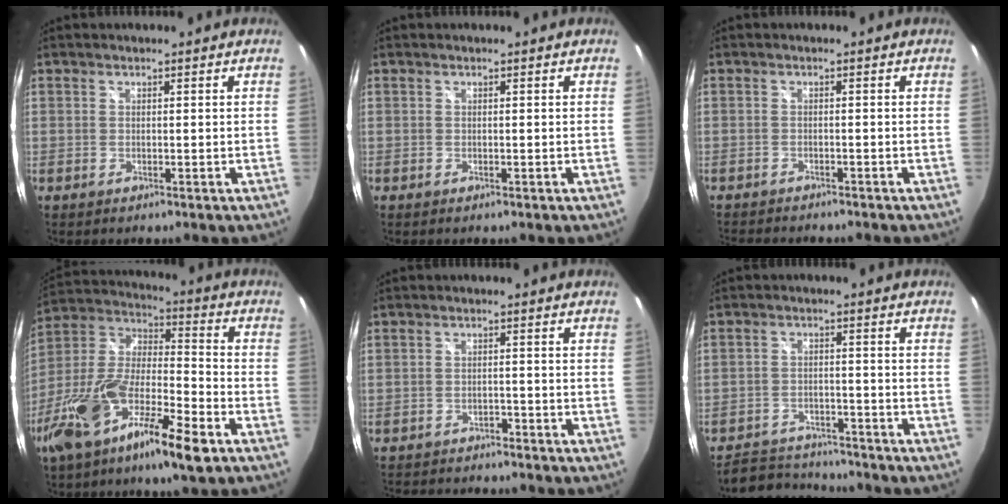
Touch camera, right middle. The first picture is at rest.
{"total": 0.0}
{"total": 4.9, "force": [-4.6, 0.5, 1.6], "torque": [-0.041, -0.017, -0.073]}
{"total": 21.4, "force": [-11.6, 5.6, 17.1], "torque": [-0.335, -0.033, -0.223]}
{"total": 7.7, "force": [-7.1, 2.0, 2.2], "torque": [-0.059, -0.007, -0.107]}
{"total": 10.7, "force": [-9.9, 2.7, 2.9], "torque": [-0.079, 0.005, -0.151]}